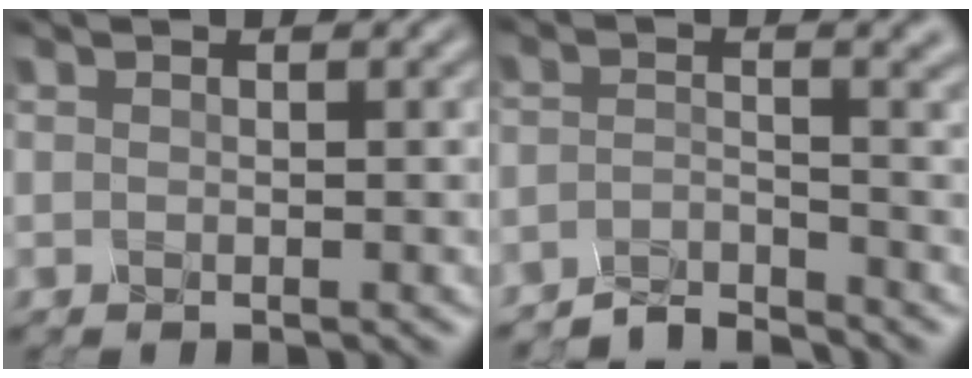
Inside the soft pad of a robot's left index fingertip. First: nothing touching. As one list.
[{"total": 3.2, "force": [-3.0, 0.5, 1.0], "torque": [-0.003, 0.002, -0.069]}]